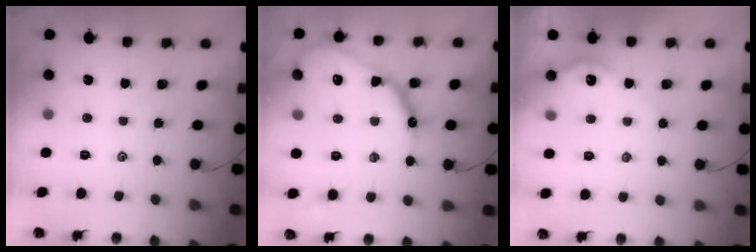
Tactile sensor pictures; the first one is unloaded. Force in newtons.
{"total": 16.0, "press": 15.9, "slide": 0.8}
{"total": 4.1, "press": 4.1, "slide": 0.4}